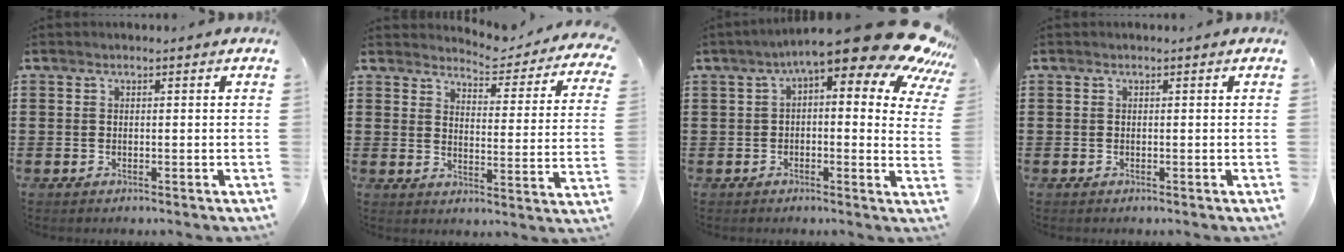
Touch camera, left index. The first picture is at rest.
{"total": 4.3, "force": [4.2, 0.0, 1.0], "torque": [-0.029, -0.042, 0.063]}
{"total": 13.2, "force": [9.2, 2.0, 9.3], "torque": [-0.151, -0.064, 0.147]}
{"total": 0.0}